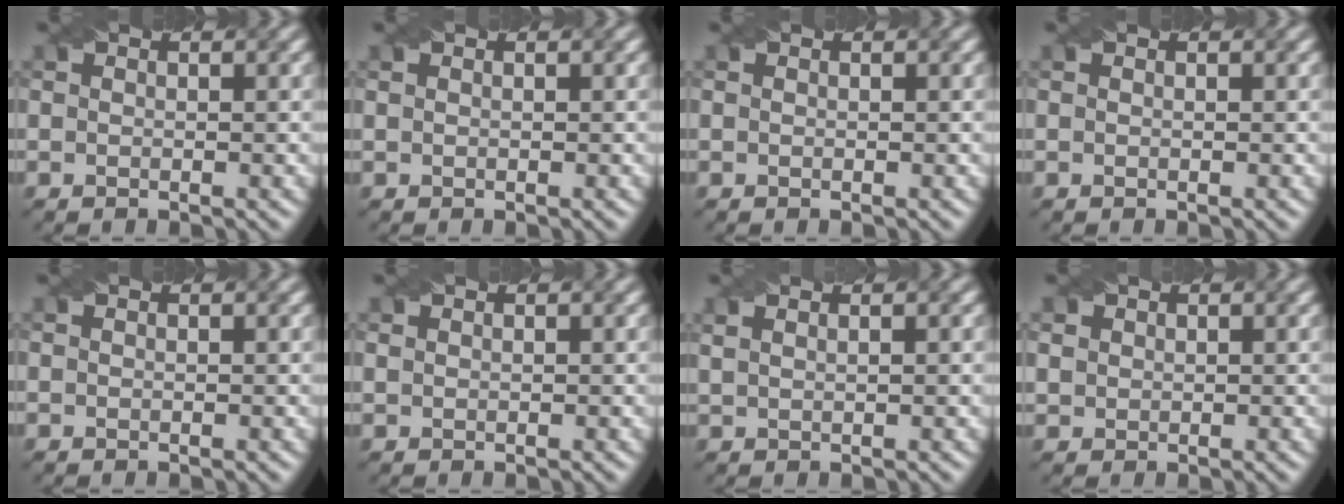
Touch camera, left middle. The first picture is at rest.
{"total": 0.0}
{"total": 0.0}
{"total": 0.0}
{"total": 0.0}
{"total": 0.5, "force": [0.4, 0.3, 0.1], "torque": [-0.002, -0.001, 0.011]}
{"total": 2.4, "force": [1.4, 1.1, 1.6], "torque": [-0.015, 0.004, 0.006]}
{"total": 1.5, "force": [0.8, 1.3, 0.3], "torque": [-0.010, -0.002, 0.022]}